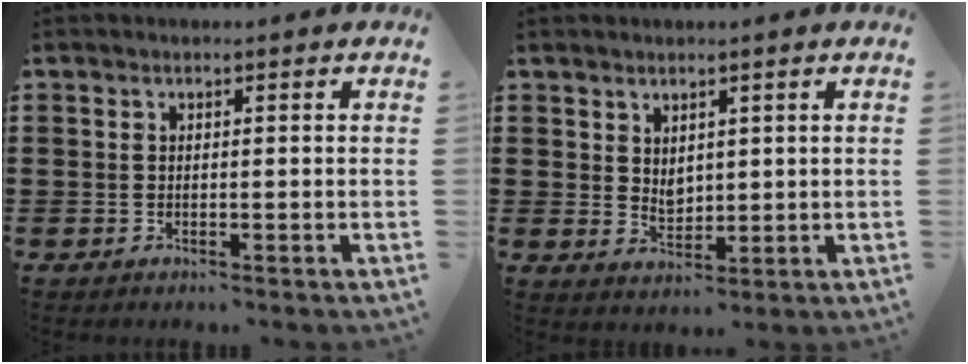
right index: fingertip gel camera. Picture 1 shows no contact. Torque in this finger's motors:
{"motor_torque": [1.13, 1.01, 0.08, 0.01]}